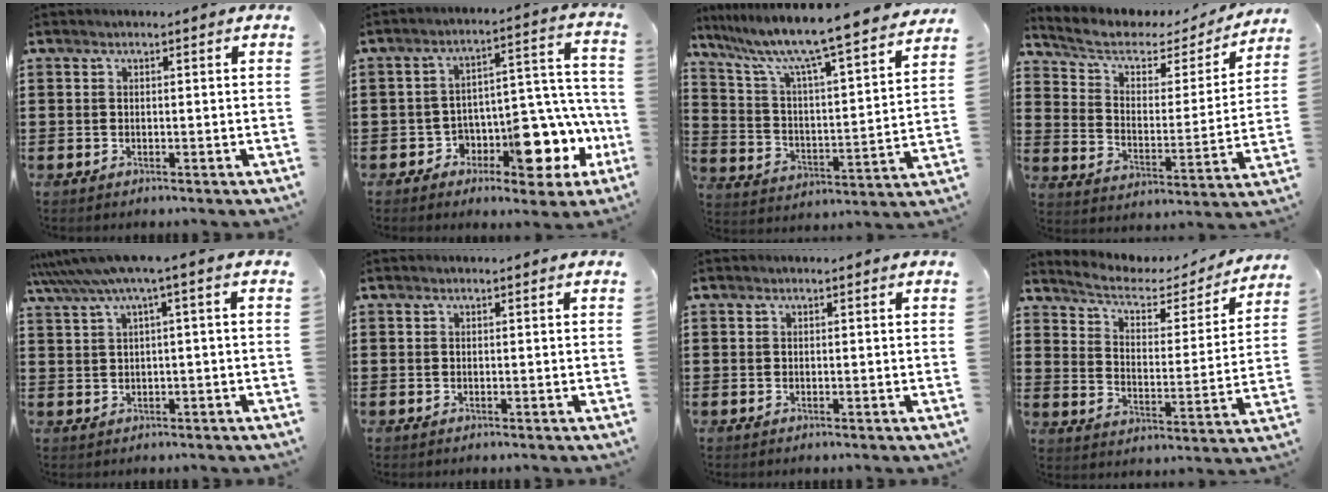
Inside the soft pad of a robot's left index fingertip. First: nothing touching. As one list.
[{"total": 10.5, "force": [-5.2, 5.6, 7.2], "torque": [-0.099, 0.007, -0.087]}, {"total": 8.4, "force": [7.3, -0.5, 4.1], "torque": [-0.112, -0.066, 0.114]}, {"total": 5.6, "force": [3.8, 2.9, 2.8], "torque": [-0.078, -0.020, 0.062]}, {"total": 5.1, "force": [1.6, -0.2, 4.8], "torque": [-0.094, -0.012, 0.027]}, {"total": 0.0}, {"total": 0.0}, {"total": 4.1, "force": [3.2, 1.7, 1.9], "torque": [-0.058, -0.021, 0.046]}]